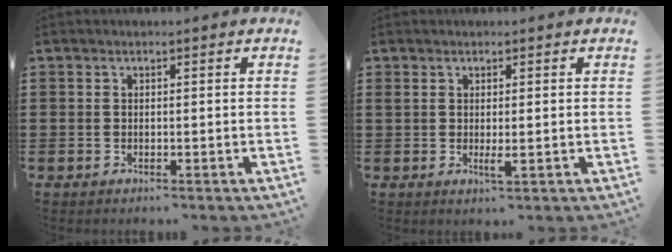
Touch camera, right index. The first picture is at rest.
{"total": 1.8, "force": [-0.1, 0.2, 1.8], "torque": [-0.033, -0.004, -0.002]}